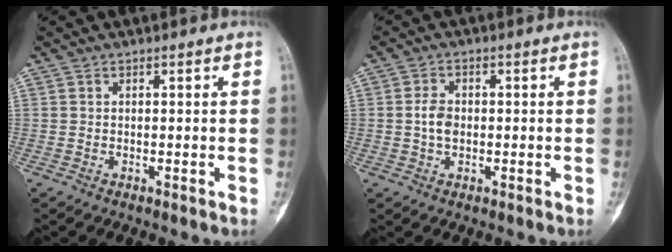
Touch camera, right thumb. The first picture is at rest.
{"total": 3.7, "force": [-0.1, 2.5, 2.7], "torque": [-0.048, 0.005, -0.005]}